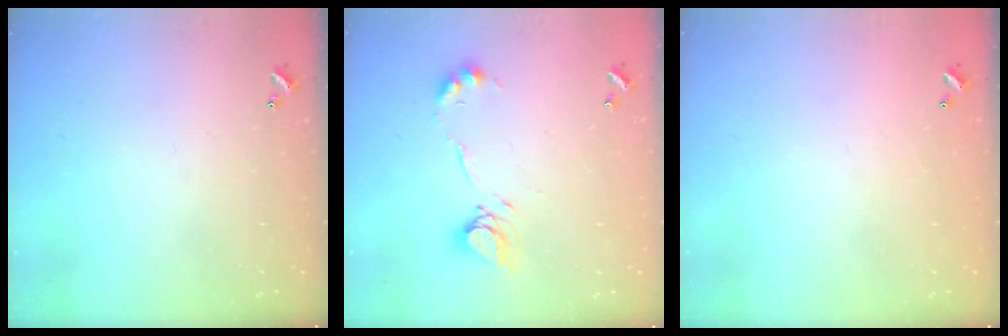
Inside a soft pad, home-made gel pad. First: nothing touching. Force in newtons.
{"total": 12.5, "press": 12.5, "slide": 1.1}
{"total": 2.8, "press": 2.8, "slide": 0.1}